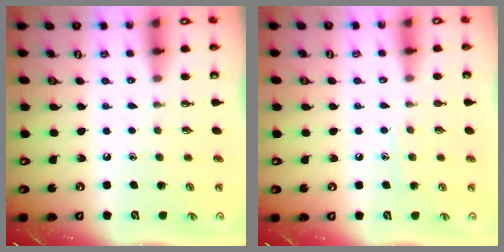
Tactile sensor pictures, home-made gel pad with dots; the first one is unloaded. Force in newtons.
{"total": 5.6, "press": 5.6, "slide": 0.4}